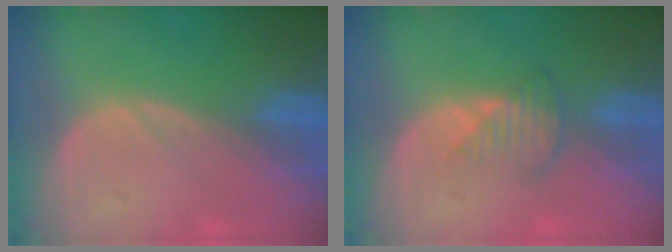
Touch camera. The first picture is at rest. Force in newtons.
{"total": 3.0, "press": 2.8, "slide": 1.1}